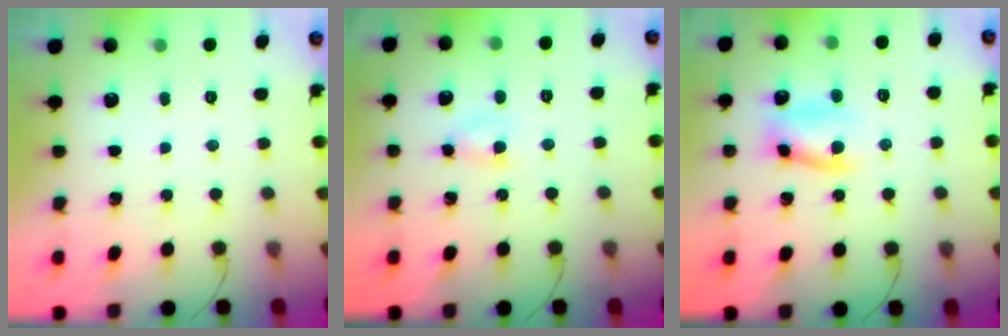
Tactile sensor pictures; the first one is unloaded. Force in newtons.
{"total": 4.0, "press": 3.8, "slide": 1.4}
{"total": 9.0, "press": 9.0, "slide": 0.9}